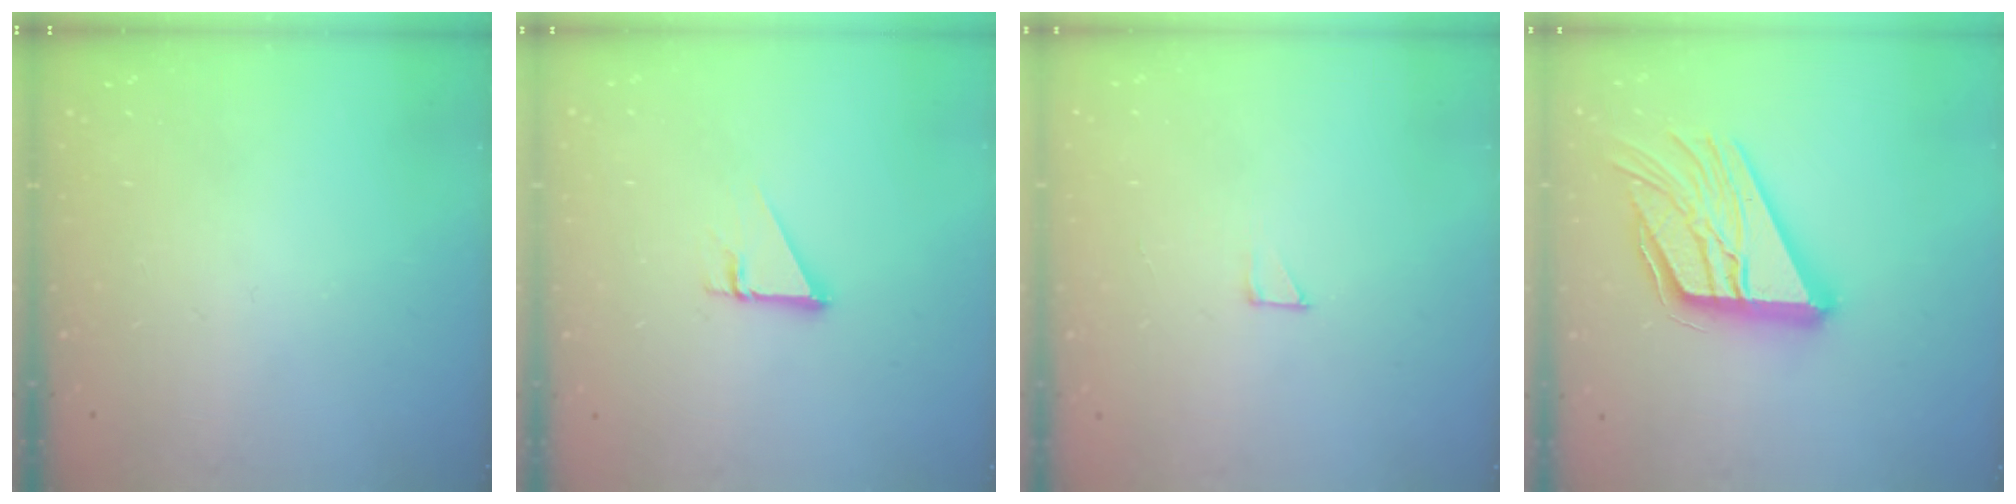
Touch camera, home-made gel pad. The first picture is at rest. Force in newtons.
{"total": 2.7, "press": 2.7, "slide": 0.1}
{"total": 1.9, "press": 1.9, "slide": 0.1}
{"total": 21.6, "press": 21.5, "slide": 2.3}